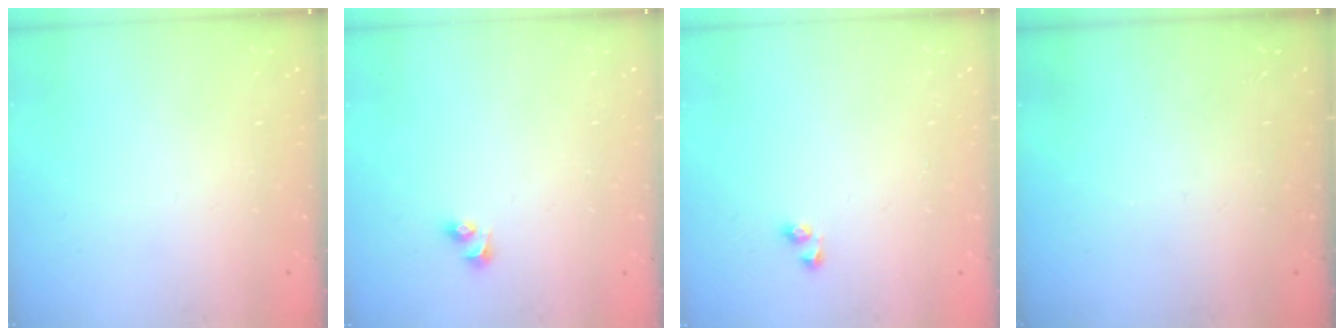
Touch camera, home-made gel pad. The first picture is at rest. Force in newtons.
{"total": 2.7, "press": 2.5, "slide": 1.2}
{"total": 2.4, "press": 2.0, "slide": 1.3}
{"total": 0.0}